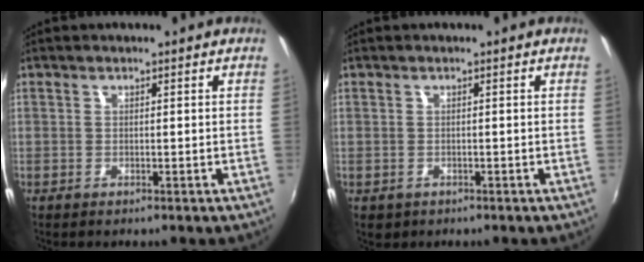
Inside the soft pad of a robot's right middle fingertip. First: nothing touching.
{"total": 1.4, "force": [-0.5, 1.1, 0.7], "torque": [-0.015, -0.005, -0.005]}